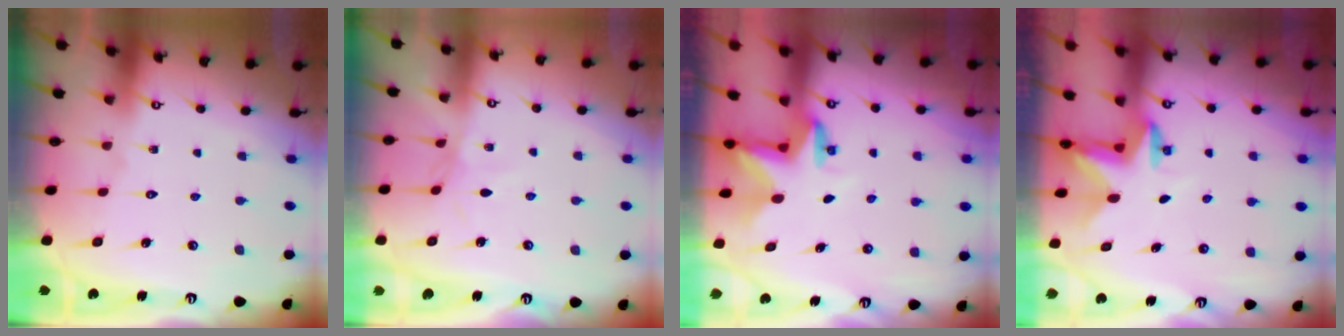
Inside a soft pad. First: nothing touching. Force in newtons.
{"total": 1.7, "press": 1.7, "slide": 0.2}
{"total": 2.8, "press": 2.8, "slide": 0.2}
{"total": 2.5, "press": 2.5, "slide": 0.4}